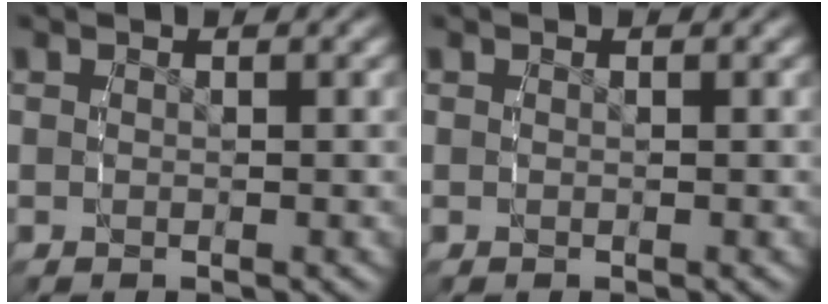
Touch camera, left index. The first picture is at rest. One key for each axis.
{"total": 0.0}